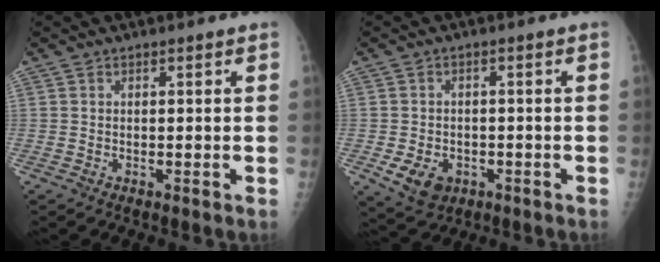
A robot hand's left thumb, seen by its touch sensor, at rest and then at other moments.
{"total": 6.6, "force": [-2.5, 5.0, 3.5], "torque": [-0.054, 0.010, -0.029]}